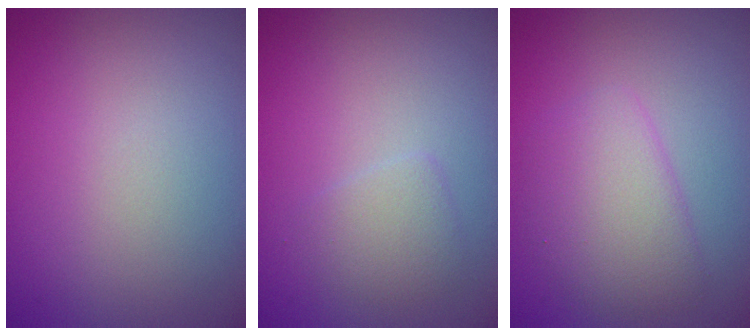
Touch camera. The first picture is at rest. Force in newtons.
{"total": 1.8, "press": 1.8, "slide": 0.1}
{"total": 3.7, "press": 3.7, "slide": 0.1}